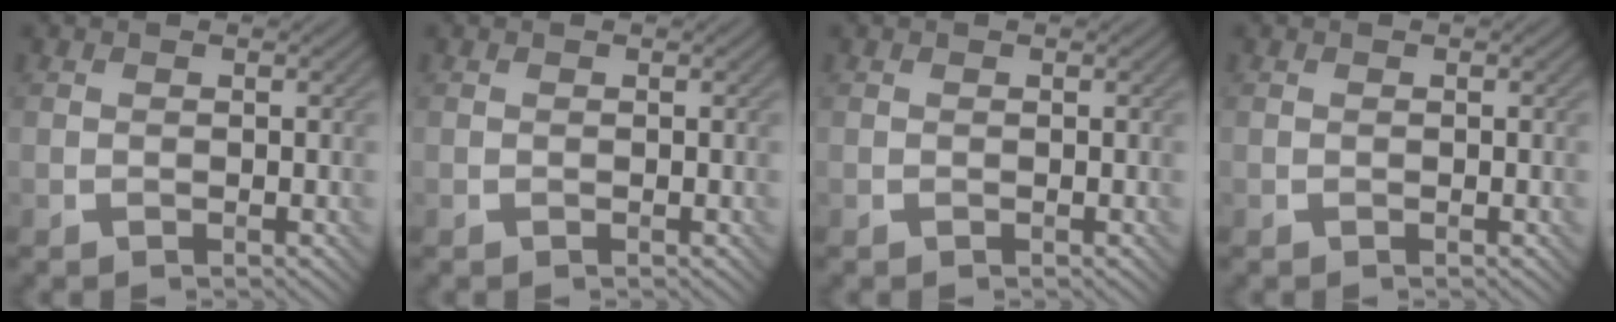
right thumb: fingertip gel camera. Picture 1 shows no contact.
{"total": 0.0}
{"total": 0.0}
{"total": 0.0}